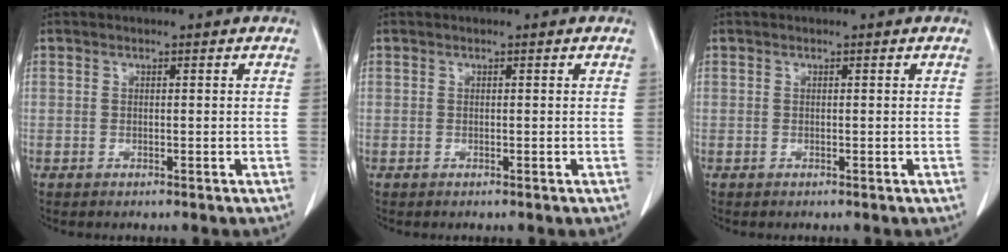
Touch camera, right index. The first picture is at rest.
{"total": 0.0}
{"total": 0.0}